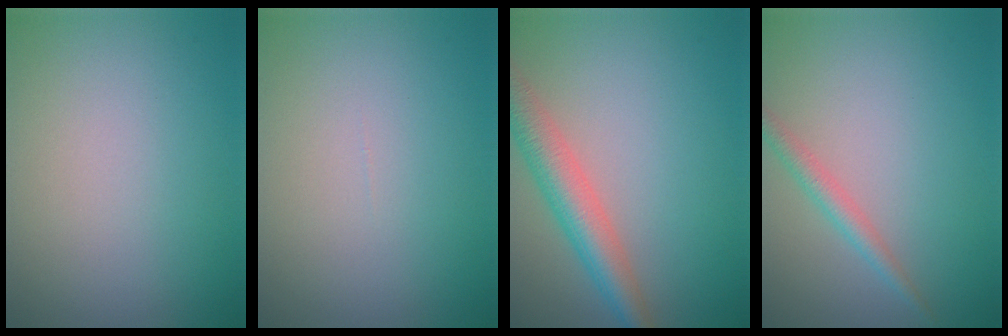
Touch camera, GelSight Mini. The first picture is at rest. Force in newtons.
{"total": 0.0}
{"total": 4.9, "press": 4.9, "slide": 0.2}
{"total": 1.8, "press": 1.8, "slide": 0.0}